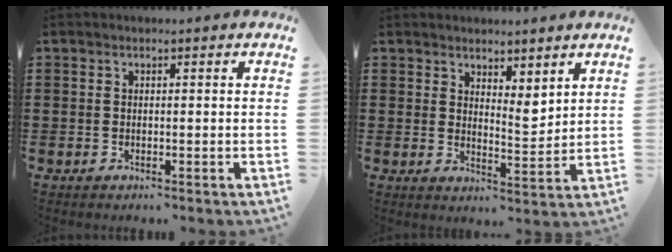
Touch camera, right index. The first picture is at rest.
{"total": 2.2, "force": [1.9, 0.9, 0.6], "torque": [-0.009, 0.004, 0.035]}